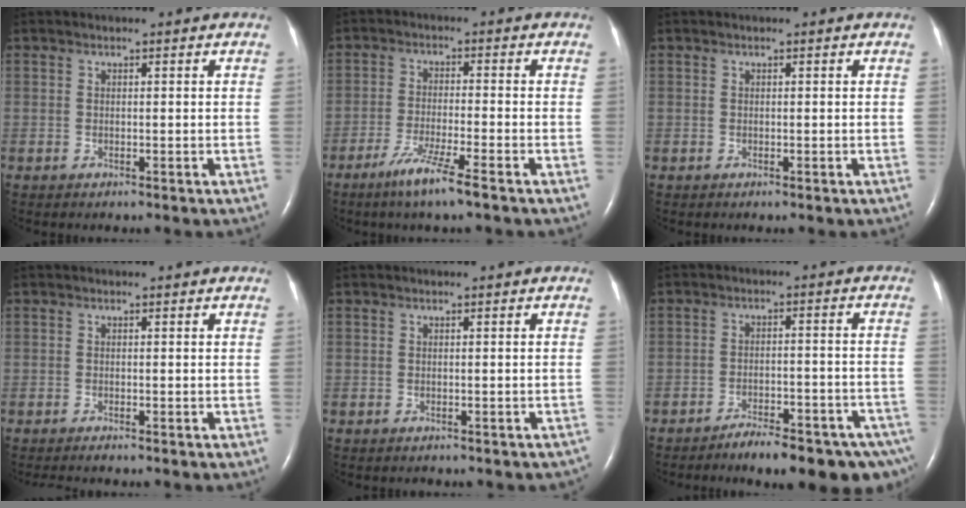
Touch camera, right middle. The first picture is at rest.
{"total": 6.4, "force": [-4.2, -0.4, 4.8], "torque": [-0.097, -0.016, -0.081]}
{"total": 0.0}
{"total": 1.5, "force": [-1.3, -0.1, 0.7], "torque": [-0.011, -0.001, -0.019]}
{"total": 3.6, "force": [-3.2, 1.3, 1.2], "torque": [-0.008, -0.003, -0.031]}
{"total": 13.5, "force": [-10.5, 3.1, 7.9], "torque": [-0.068, 0.024, -0.141]}